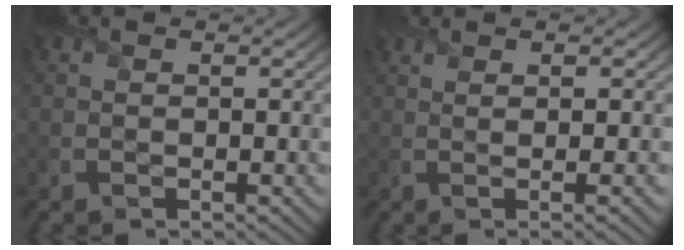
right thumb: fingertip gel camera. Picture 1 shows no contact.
{"total": 4.2, "force": [0.8, 0.4, 4.1], "torque": [-0.065, 0.014, 0.003]}